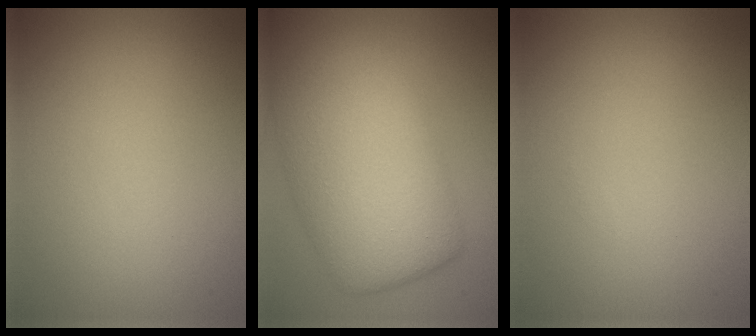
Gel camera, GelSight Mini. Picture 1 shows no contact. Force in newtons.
{"total": 10.3, "press": 10.3, "slide": 0.6}
{"total": 0.0}